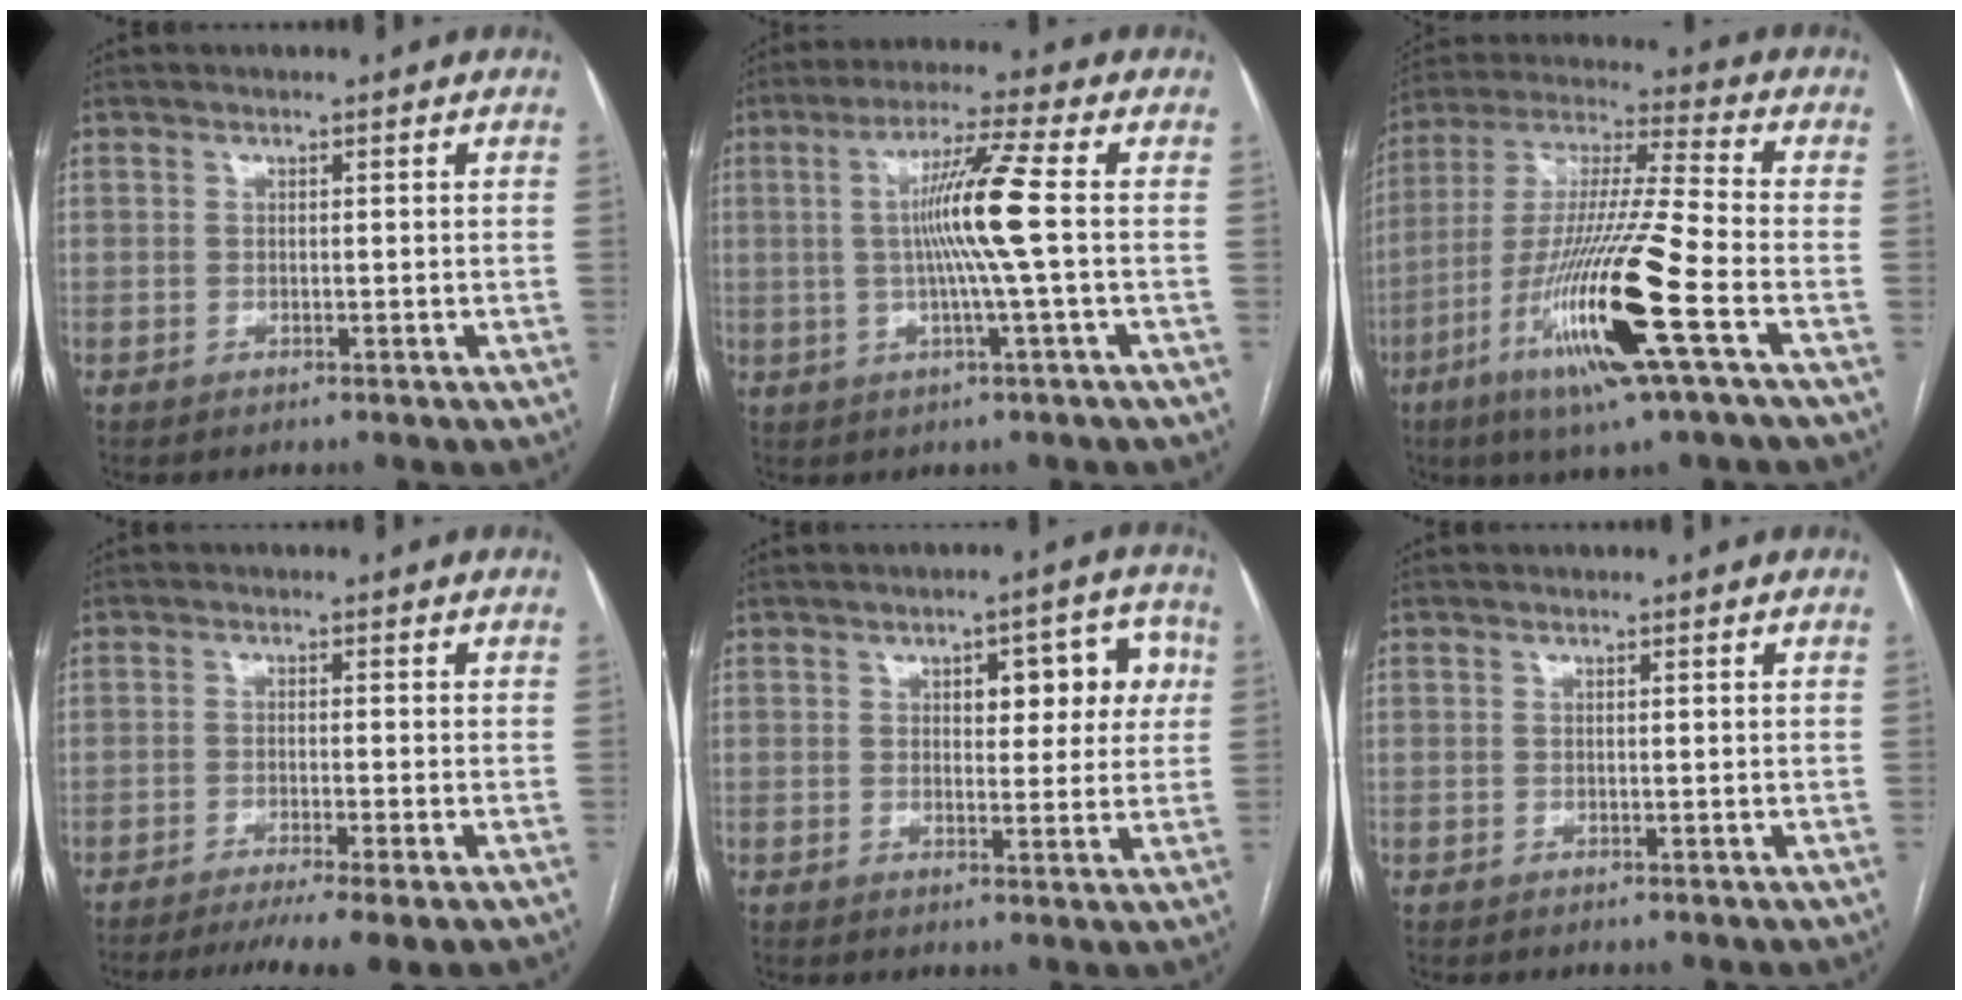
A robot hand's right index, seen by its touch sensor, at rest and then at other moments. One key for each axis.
{"total": 9.2, "fx": 0.2, "fy": -1.6, "fz": 9.0, "tx": -0.169, "ty": 0.003, "tz": 0.005}
{"total": 19.8, "fx": -7.6, "fy": 0.1, "fz": 18.2, "tx": -0.379, "ty": -0.029, "tz": -0.145}
{"total": 8.5, "fx": -6.5, "fy": -0.5, "fz": 5.4, "tx": -0.073, "ty": -0.015, "tz": -0.099}
{"total": 8.2, "fx": 2.3, "fy": 3.7, "fz": 6.9, "tx": -0.072, "ty": 0.025, "tz": 0.029}
{"total": 0.0}